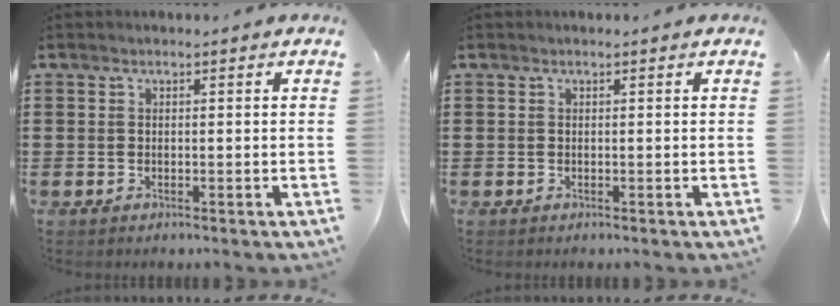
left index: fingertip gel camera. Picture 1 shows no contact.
{"total": 0.0}